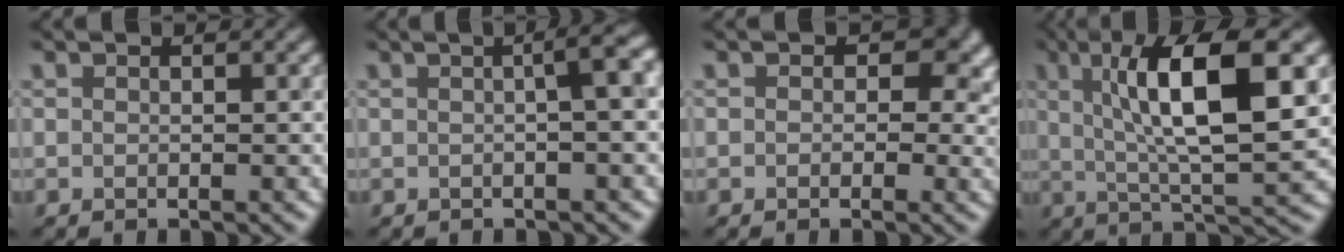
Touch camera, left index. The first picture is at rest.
{"total": 4.1, "force": [0.4, 1.0, 4.0], "torque": [-0.035, 0.019, -0.001]}
{"total": 5.7, "force": [1.2, 4.2, 3.7], "torque": [-0.018, 0.001, 0.009]}
{"total": 10.3, "force": [2.6, 2.5, 9.6], "torque": [-0.139, 0.007, 0.046]}